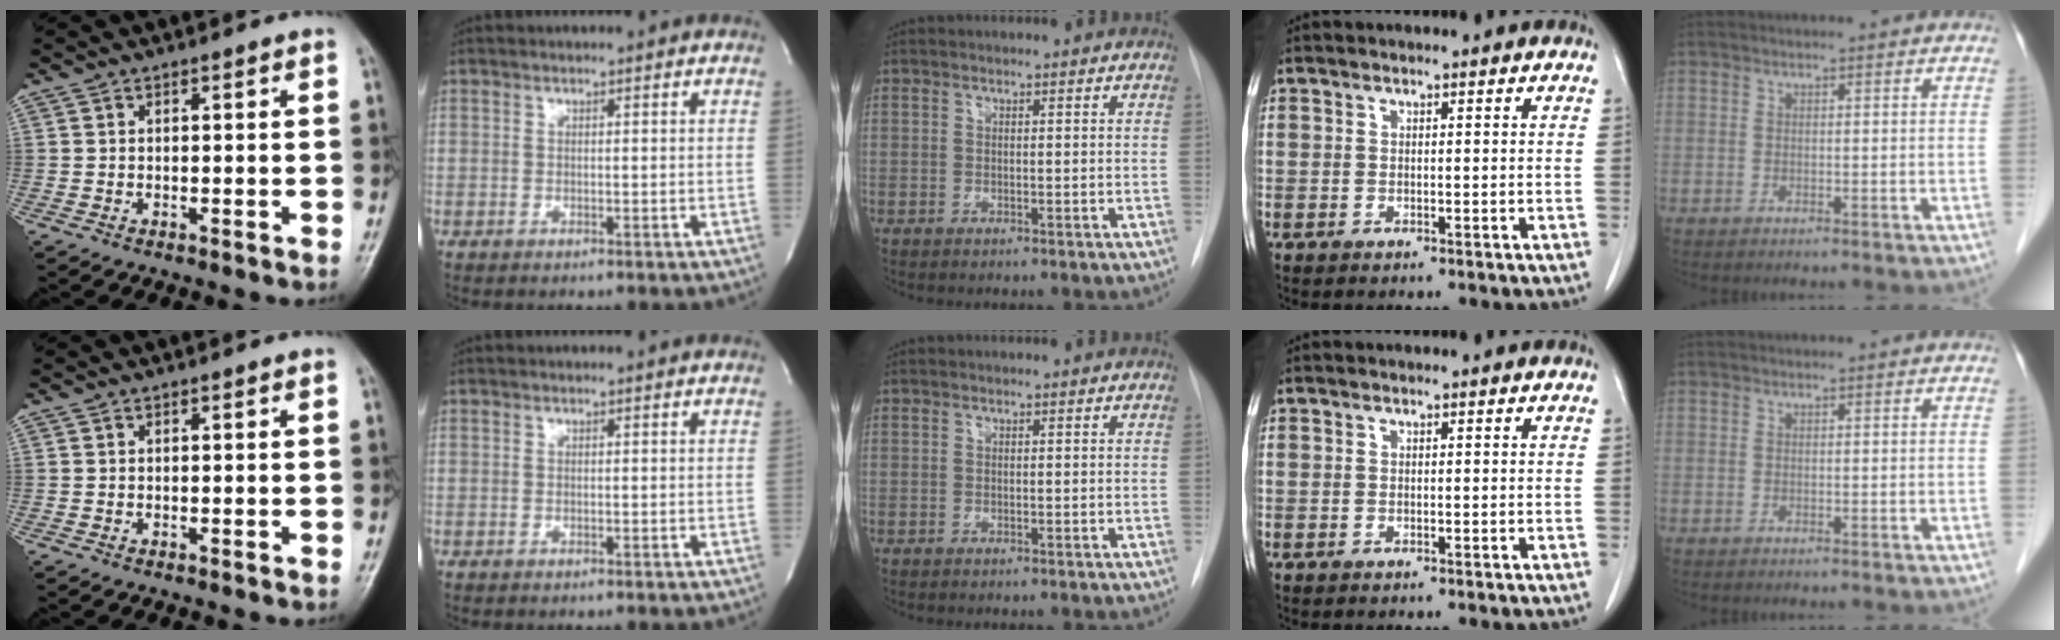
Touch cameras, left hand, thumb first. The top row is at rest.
{}